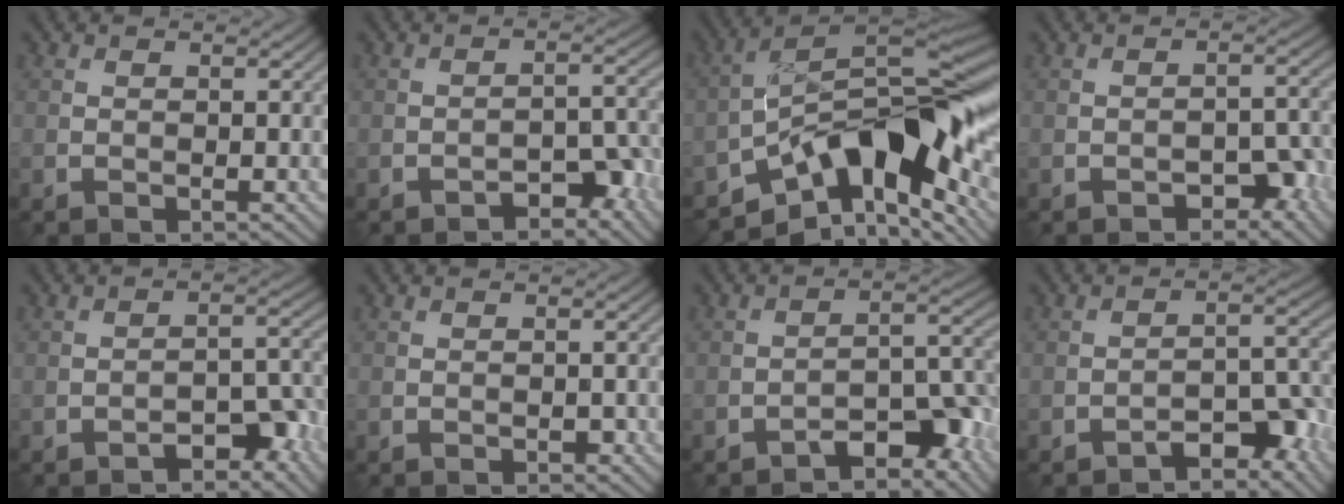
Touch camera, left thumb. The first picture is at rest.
{"total": 4.1, "force": [-2.7, 1.5, 2.7], "torque": [-0.032, 0.013, -0.038]}
{"total": 14.1, "force": [-6.4, 6.0, 11.0], "torque": [-0.176, -0.002, -0.123]}
{"total": 3.6, "force": [-2.3, 1.5, 2.4], "torque": [-0.028, 0.010, -0.031]}
{"total": 4.6, "force": [-2.9, 1.6, 3.2], "torque": [-0.039, 0.014, -0.043]}
{"total": 0.7, "force": [-0.4, 0.3, 0.4], "torque": [-0.004, -0.001, -0.005]}
{"total": 6.4, "force": [-4.3, 2.0, 4.3], "torque": [-0.055, 0.017, -0.072]}
{"total": 5.3, "force": [-3.6, 1.7, 3.6], "torque": [-0.046, 0.017, -0.056]}